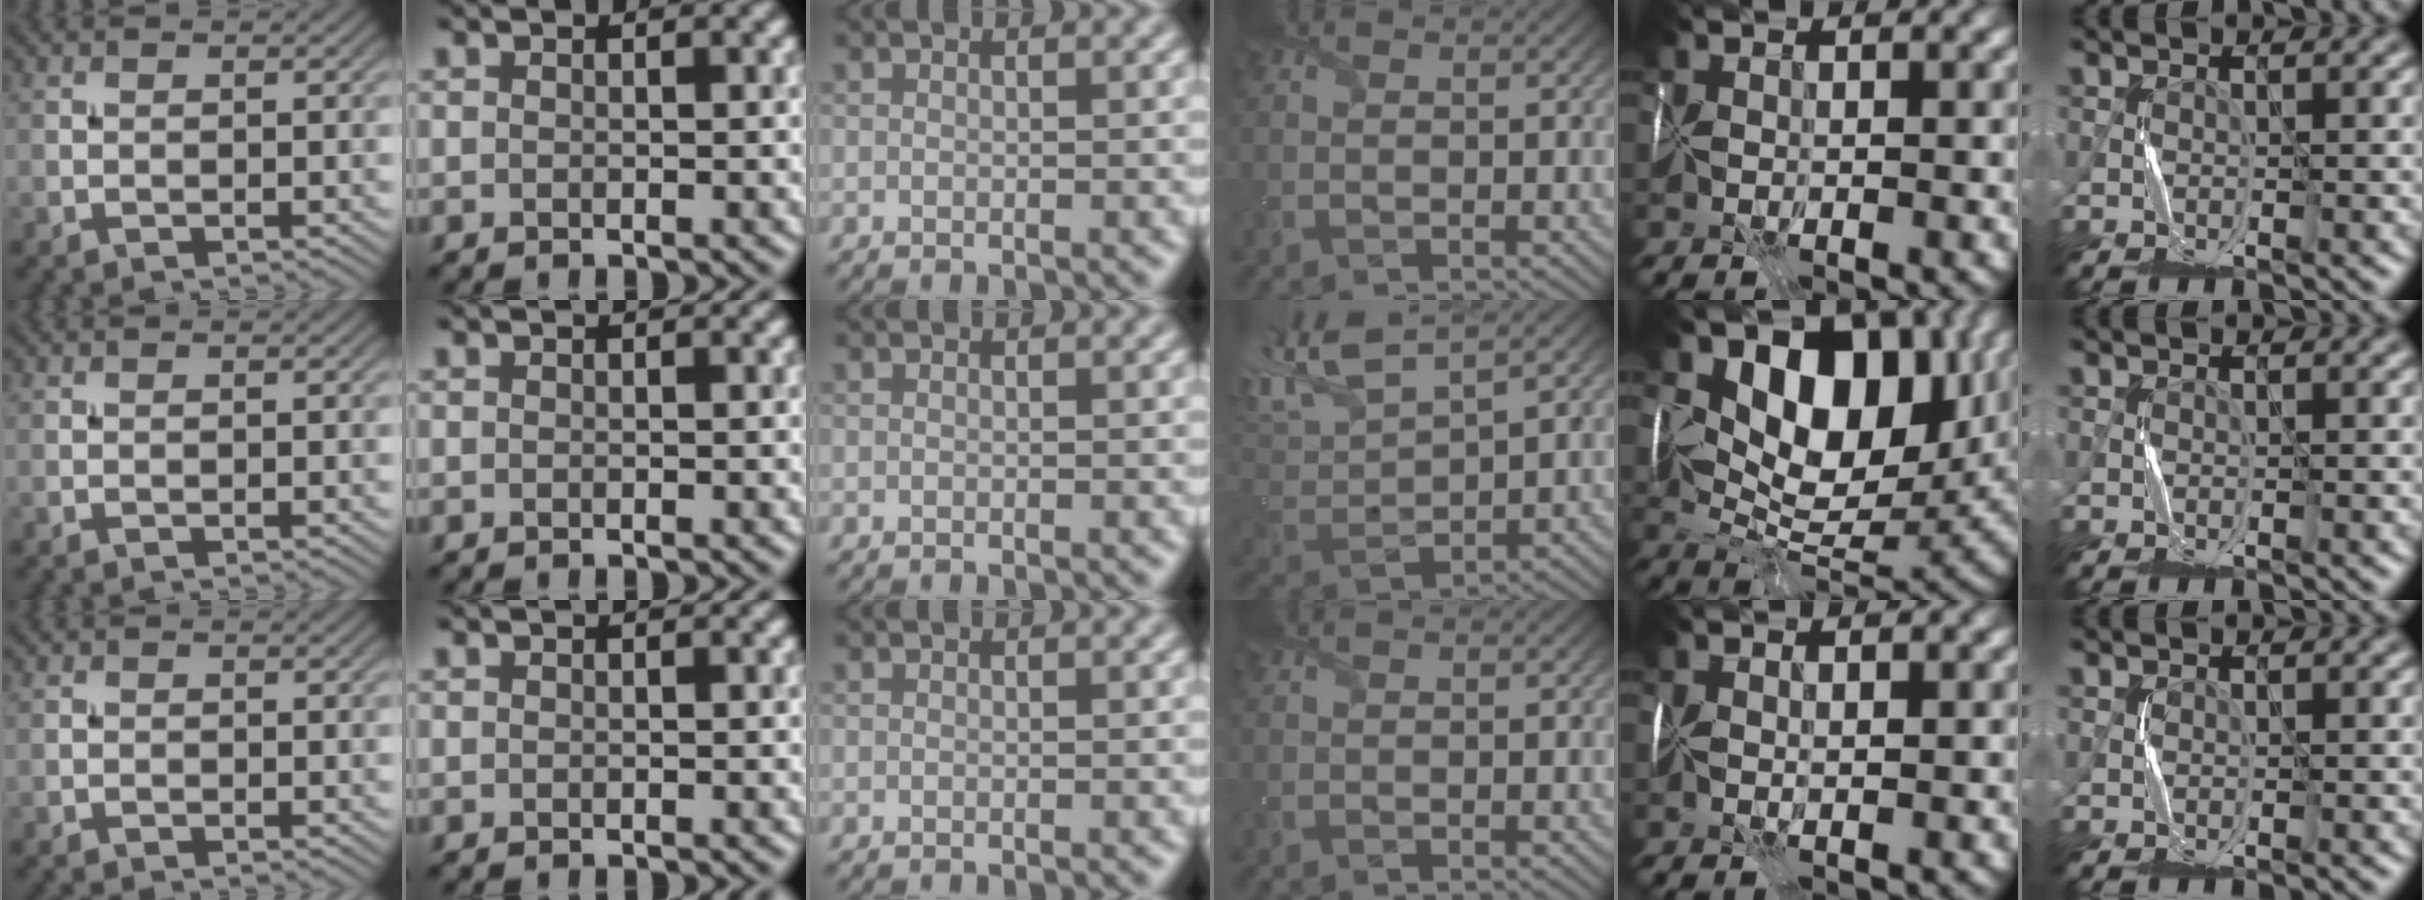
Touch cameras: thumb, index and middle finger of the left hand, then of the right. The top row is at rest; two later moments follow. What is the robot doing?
{"motion": "fold", "object": "handkerchief"}